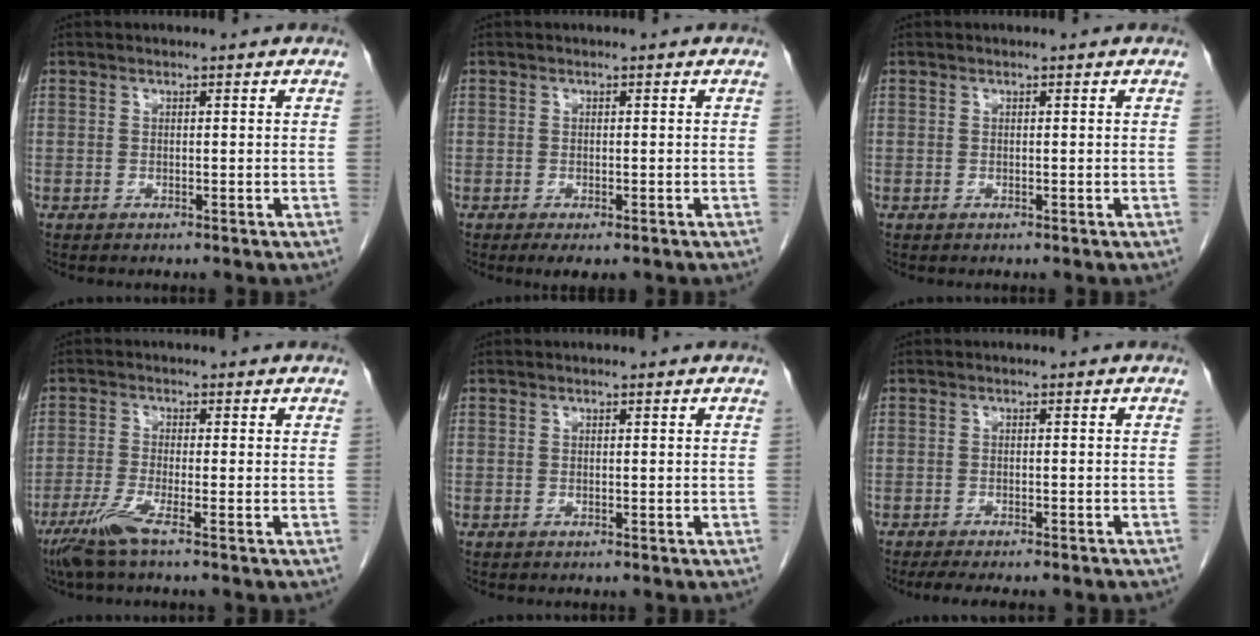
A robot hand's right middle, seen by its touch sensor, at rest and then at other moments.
{"total": 2.7, "force": [-1.8, 1.0, 1.8], "torque": [-0.025, -0.005, -0.020]}
{"total": 0.0}
{"total": 4.8, "force": [-3.1, -0.4, 3.6], "torque": [-0.077, -0.015, -0.068]}
{"total": 0.0}
{"total": 10.3, "force": [-8.9, 1.8, 4.8], "torque": [-0.058, -0.011, -0.111]}